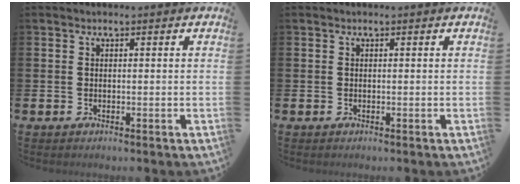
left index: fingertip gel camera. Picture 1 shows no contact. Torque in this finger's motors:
{"motor_torque": [0.00, 0.00, 0.01, 0.00]}